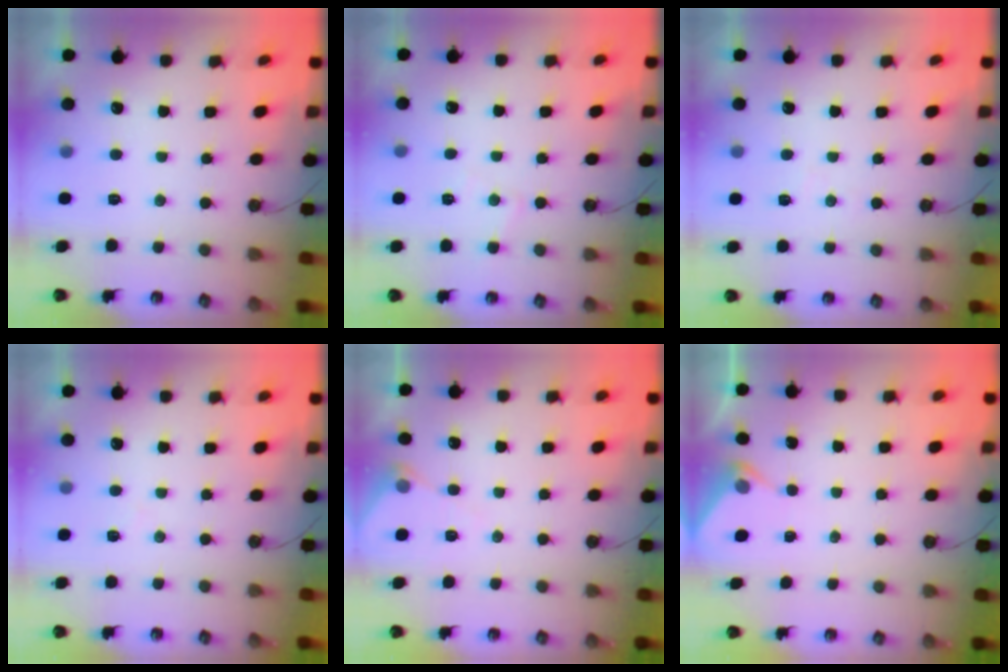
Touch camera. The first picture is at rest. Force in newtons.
{"total": 4.8, "press": 4.8, "slide": 0.7}
{"total": 4.0, "press": 3.9, "slide": 0.6}
{"total": 3.4, "press": 3.3, "slide": 0.6}
{"total": 6.4, "press": 6.4, "slide": 0.5}
{"total": 3.6, "press": 3.6, "slide": 0.5}